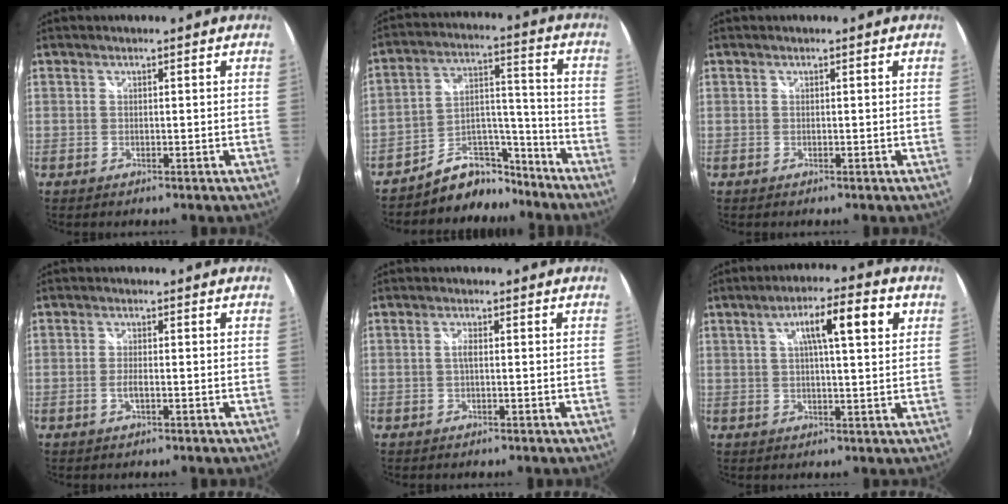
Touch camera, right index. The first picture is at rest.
{"total": 11.0, "force": [-9.4, 5.2, 2.0], "torque": [-0.025, 0.066, -0.150]}
{"total": 0.0}
{"total": 1.9, "force": [-0.7, 0.4, 1.7], "torque": [-0.039, 0.000, -0.012]}
{"total": 1.2, "force": [-0.1, 0.3, 1.1], "torque": [-0.023, 0.002, -0.004]}
{"total": 9.8, "force": [3.6, 1.6, 9.0], "torque": [-0.145, 0.020, 0.053]}